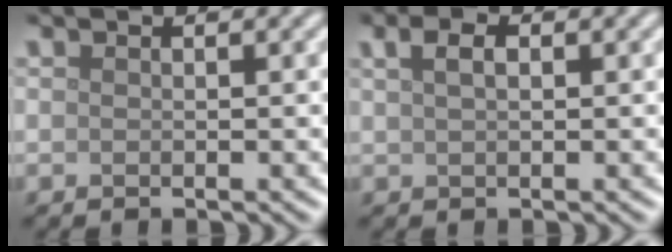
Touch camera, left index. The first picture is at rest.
{"total": 2.5, "force": [1.2, 1.1, 1.9], "torque": [-0.029, 0.005, 0.015]}